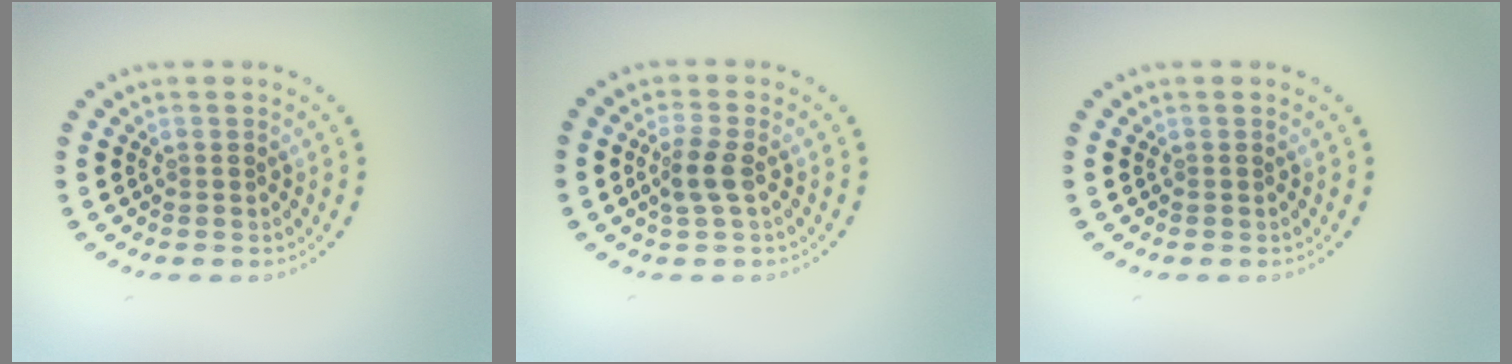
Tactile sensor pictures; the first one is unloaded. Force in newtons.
{"total": 2.1, "press": 1.9, "slide": 0.7}
{"total": 0.0}